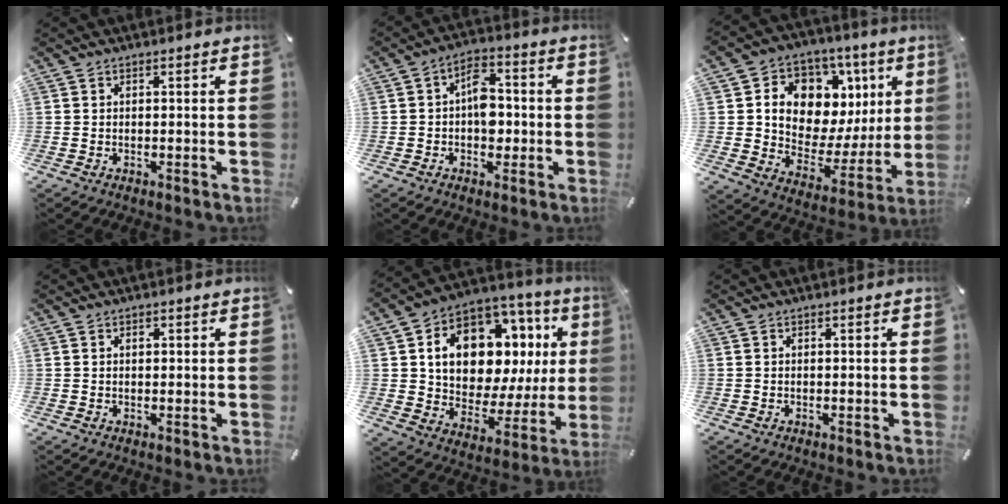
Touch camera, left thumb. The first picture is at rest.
{"total": 7.2, "force": [-0.6, 4.9, 5.2], "torque": [-0.062, 0.005, -0.015]}
{"total": 11.0, "force": [4.7, 8.7, 4.7], "torque": [-0.067, -0.061, 0.086]}
{"total": 0.8, "force": [0.2, 0.6, 0.4], "torque": [-0.001, -0.001, 0.003]}
{"total": 17.7, "force": [7.2, 10.9, 12.0], "torque": [-0.190, -0.051, 0.123]}
{"total": 0.0}